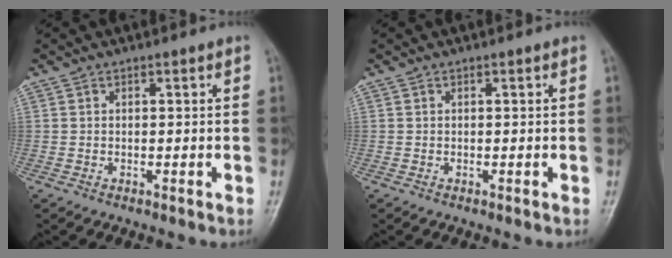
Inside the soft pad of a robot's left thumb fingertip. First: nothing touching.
{"total": 0.0}